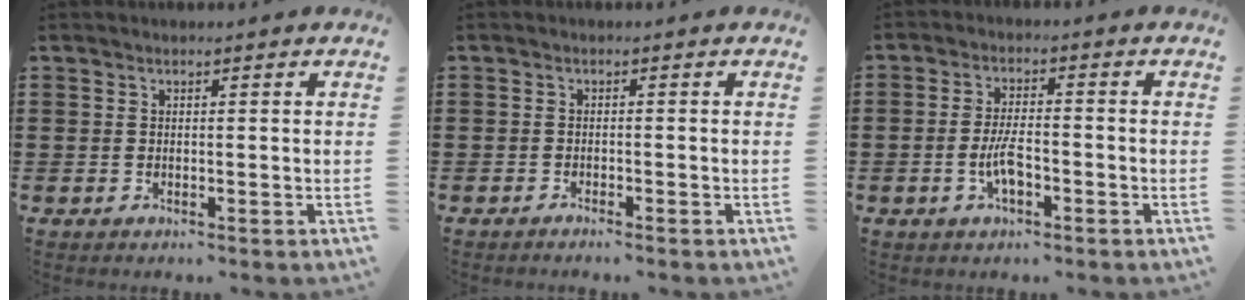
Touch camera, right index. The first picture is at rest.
{"total": 0.9, "force": [-0.9, -0.1, 0.2], "torque": [-0.006, -0.001, -0.018]}
{"total": 5.1, "force": [-1.6, 1.8, 4.5], "torque": [-0.097, 0.001, -0.033]}